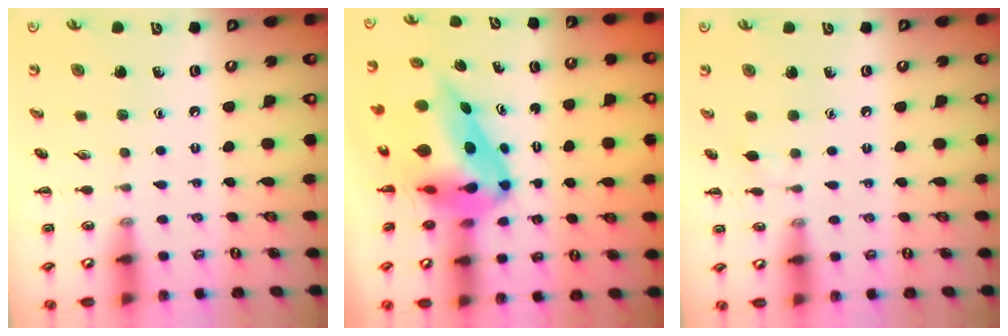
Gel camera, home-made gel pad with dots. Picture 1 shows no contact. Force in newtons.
{"total": 9.1, "press": 8.8, "slide": 2.4}
{"total": 3.9, "press": 3.6, "slide": 1.5}